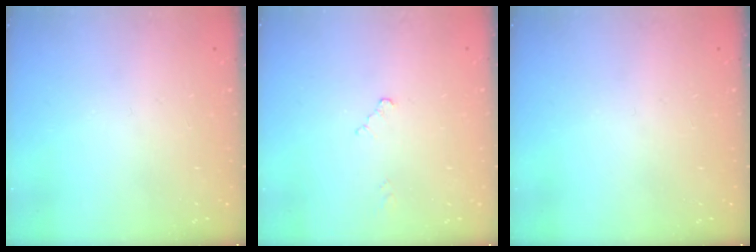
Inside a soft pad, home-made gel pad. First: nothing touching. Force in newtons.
{"total": 2.6, "press": 2.6, "slide": 0.3}
{"total": 0.0}